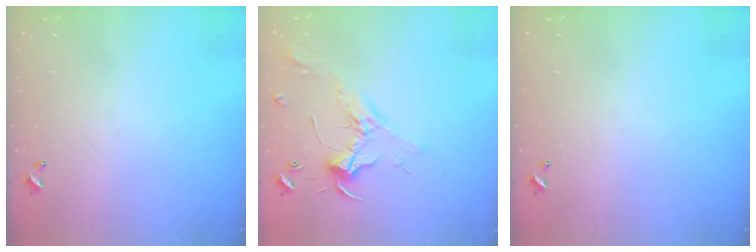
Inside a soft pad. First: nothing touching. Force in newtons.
{"total": 2.3, "press": 2.2, "slide": 0.7}
{"total": 0.0}